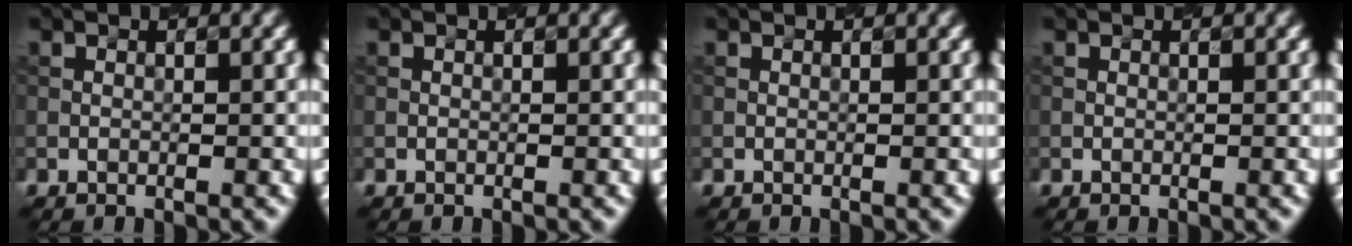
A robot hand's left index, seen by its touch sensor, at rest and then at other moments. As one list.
[{"total": 0.0}, {"total": 0.0}, {"total": 0.0}]